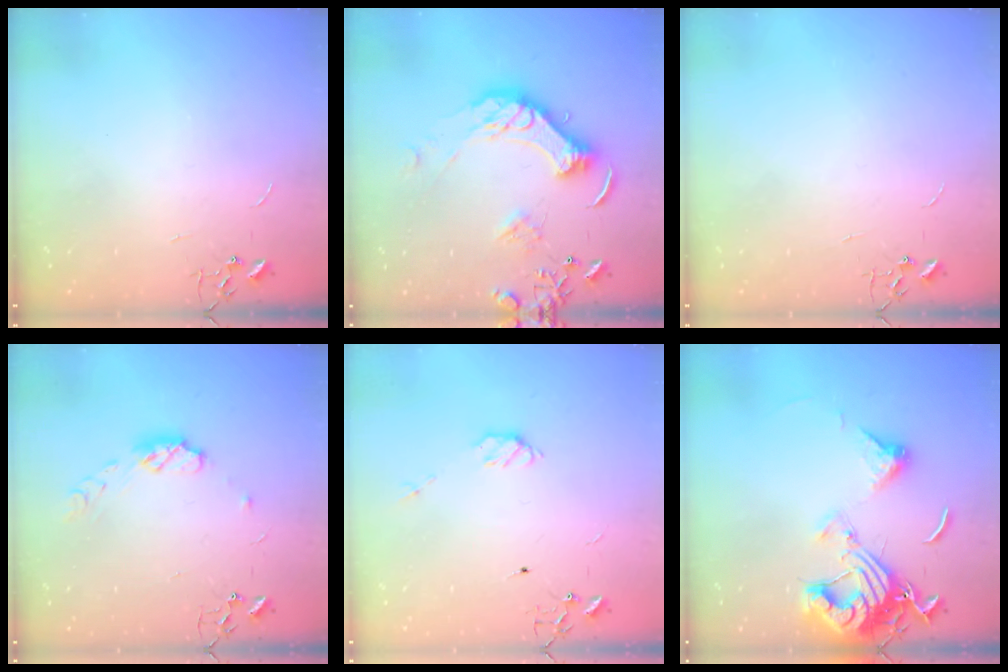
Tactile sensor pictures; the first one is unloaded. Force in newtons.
{"total": 16.2, "press": 16.0, "slide": 2.3}
{"total": 0.0}
{"total": 7.5, "press": 7.5, "slide": 0.5}
{"total": 5.1, "press": 5.0, "slide": 0.9}
{"total": 14.8, "press": 14.7, "slide": 1.5}